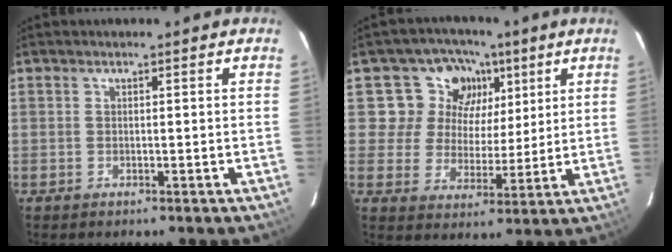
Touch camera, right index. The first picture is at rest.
{"total": 10.8, "force": [5.4, 9.0, 2.5], "torque": [-0.041, 0.003, 0.087]}